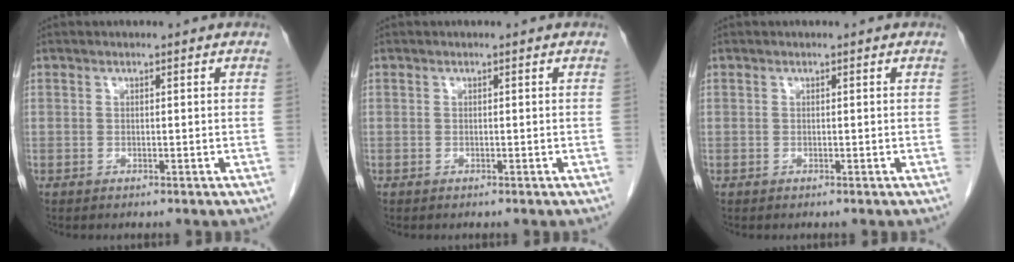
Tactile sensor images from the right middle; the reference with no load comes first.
{"total": 0.0}
{"total": 0.0}